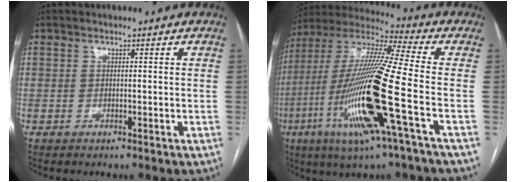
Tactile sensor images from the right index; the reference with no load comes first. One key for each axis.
{"total": 21.1, "fx": -6.3, "fy": 0.3, "fz": 20.1, "tx": -0.436, "ty": -0.026, "tz": -0.129}